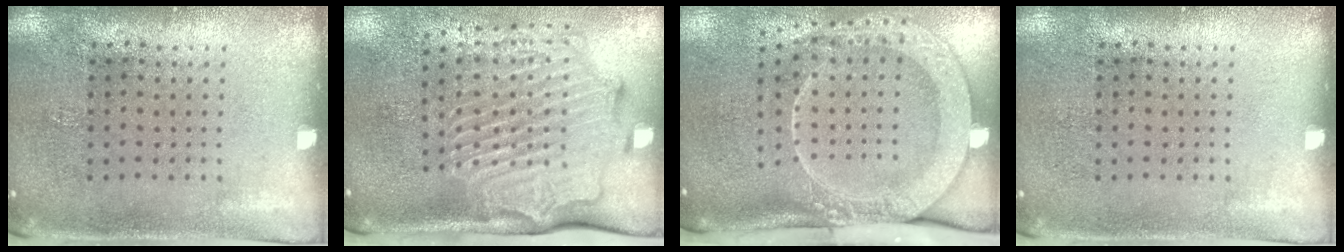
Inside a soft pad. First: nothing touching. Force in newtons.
{"total": 2.9, "press": 2.2, "slide": 1.9}
{"total": 3.0, "press": 2.1, "slide": 2.1}
{"total": 0.0}